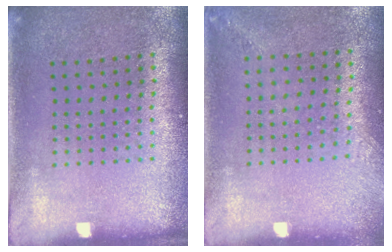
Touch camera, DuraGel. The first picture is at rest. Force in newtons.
{"total": 1.3, "press": 1.0, "slide": 0.8}